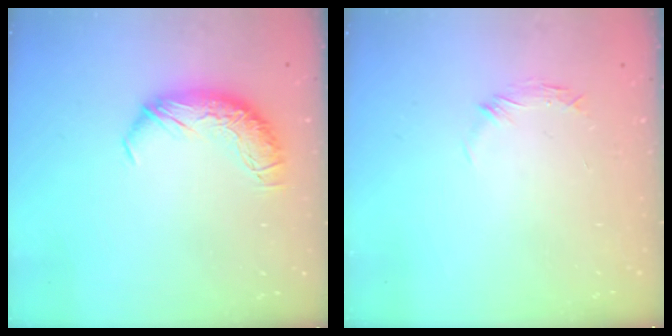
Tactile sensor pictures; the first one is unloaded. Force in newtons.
{"total": 5.9, "press": 5.8, "slide": 1.0}